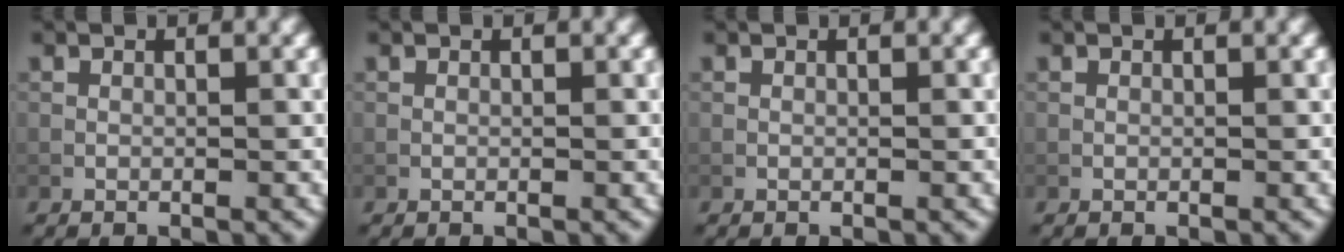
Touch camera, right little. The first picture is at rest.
{"total": 0.0}
{"total": 0.0}
{"total": 0.0}